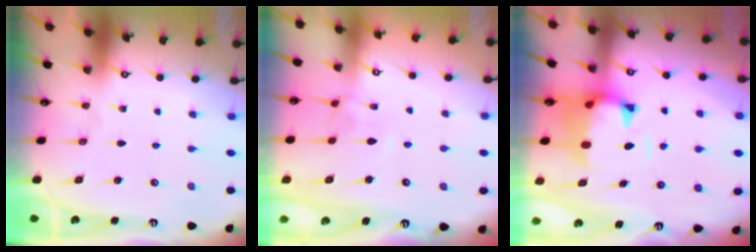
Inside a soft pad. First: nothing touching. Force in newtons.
{"total": 1.5, "press": 1.4, "slide": 0.5}
{"total": 1.5, "press": 1.1, "slide": 1.1}